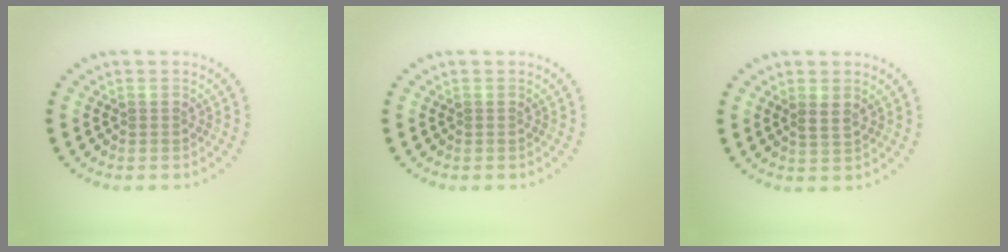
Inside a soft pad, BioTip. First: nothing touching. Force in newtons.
{"total": 0.0}
{"total": 0.9, "press": 0.7, "slide": 0.6}